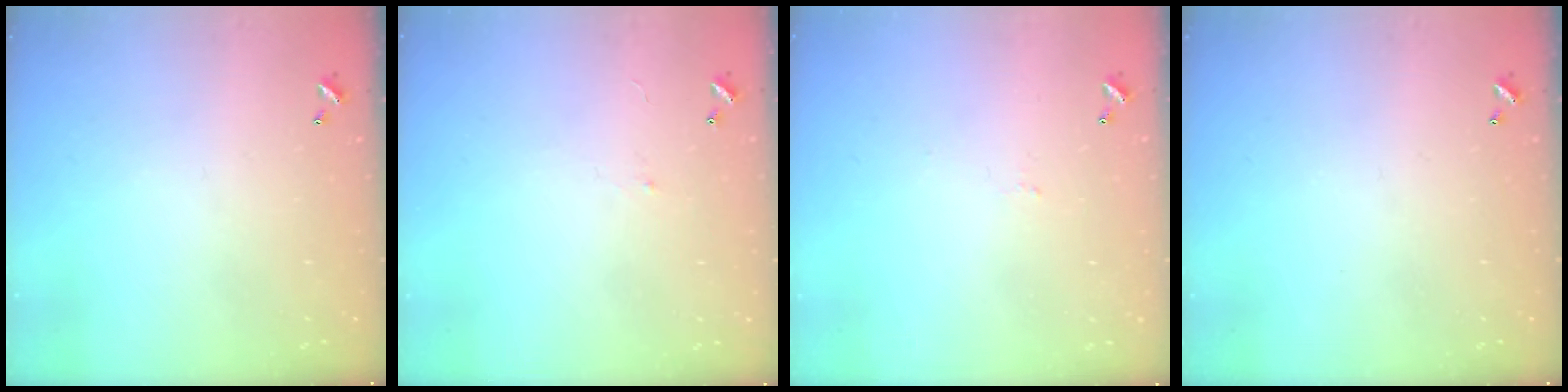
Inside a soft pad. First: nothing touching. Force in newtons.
{"total": 0.6, "press": 0.0, "slide": 0.6}
{"total": 1.7, "press": 1.6, "slide": 0.3}
{"total": 0.0}